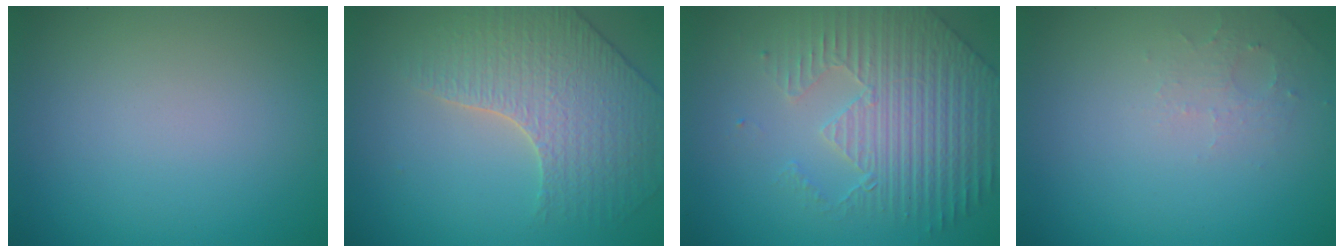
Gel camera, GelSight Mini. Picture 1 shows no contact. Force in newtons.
{"total": 4.0, "press": 4.0, "slide": 0.3}
{"total": 4.2, "press": 4.1, "slide": 1.0}
{"total": 1.6, "press": 1.5, "slide": 0.4}